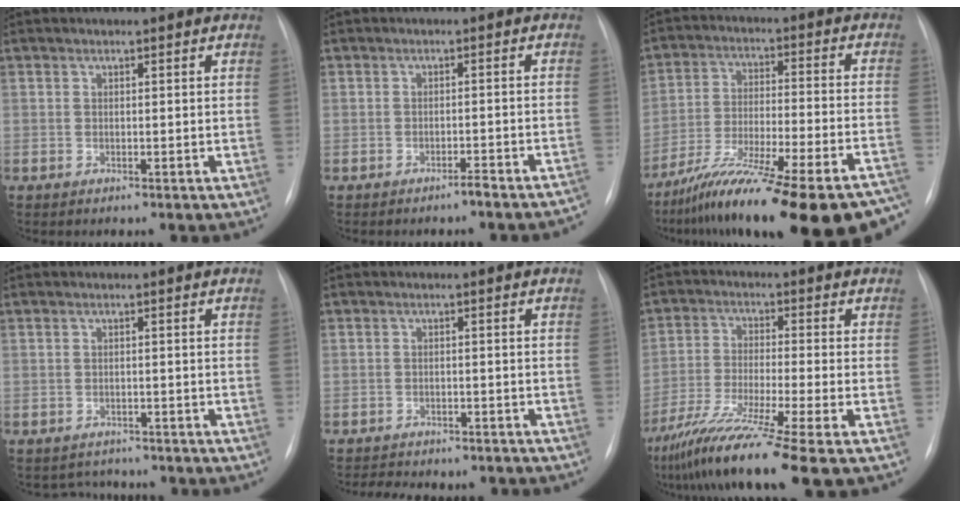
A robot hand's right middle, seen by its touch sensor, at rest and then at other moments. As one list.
[{"total": 4.3, "force": [-3.8, 0.0, 1.9], "torque": [-0.009, 0.017, -0.048]}, {"total": 28.9, "force": [-23.5, 3.3, 16.5], "torque": [-0.199, -0.028, -0.343]}, {"total": 3.2, "force": [-2.9, 1.2, -0.5], "torque": [0.005, 0.004, -0.040]}, {"total": 7.7, "force": [-6.5, 3.7, 1.6], "torque": [-0.027, 0.013, -0.070]}, {"total": 13.8, "force": [-9.8, -1.8, 9.6], "torque": [-0.187, -0.053, -0.170]}]